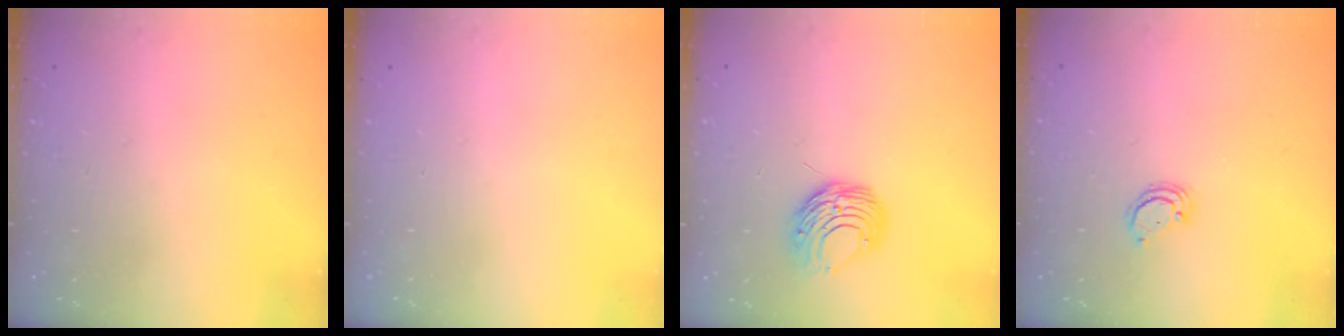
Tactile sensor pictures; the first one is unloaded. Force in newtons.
{"total": 0.0}
{"total": 8.8, "press": 8.8, "slide": 0.8}
{"total": 2.8, "press": 2.8, "slide": 0.2}